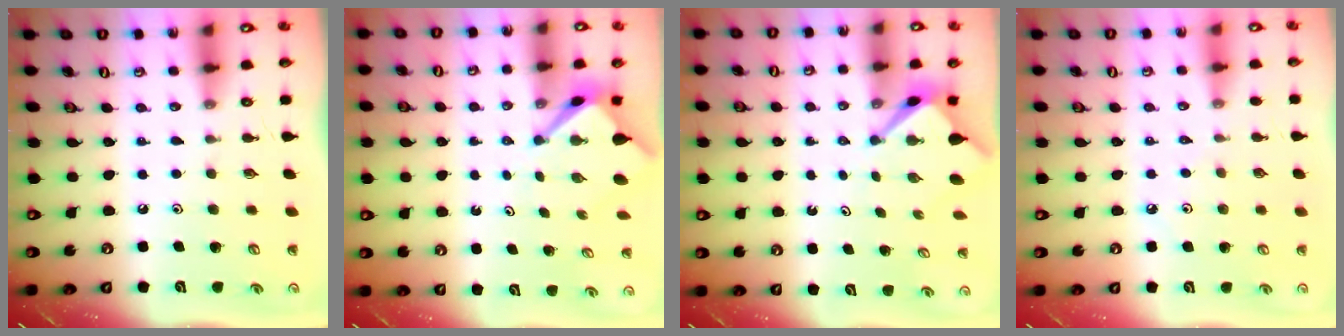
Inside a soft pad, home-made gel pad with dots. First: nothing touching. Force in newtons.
{"total": 3.5, "press": 3.5, "slide": 0.3}
{"total": 3.1, "press": 3.1, "slide": 0.3}
{"total": 2.7, "press": 2.6, "slide": 0.5}